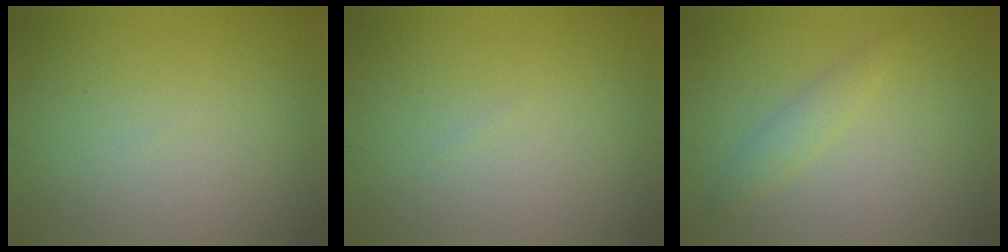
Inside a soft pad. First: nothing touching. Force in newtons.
{"total": 0.0}
{"total": 1.5, "press": 1.5, "slide": 0.1}